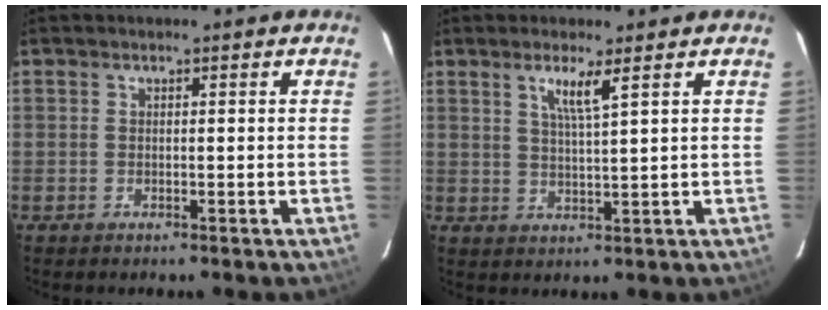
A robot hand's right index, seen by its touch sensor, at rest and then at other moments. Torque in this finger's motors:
{"motor_torque": [0.02, 0.06, 0.08, 0.04]}